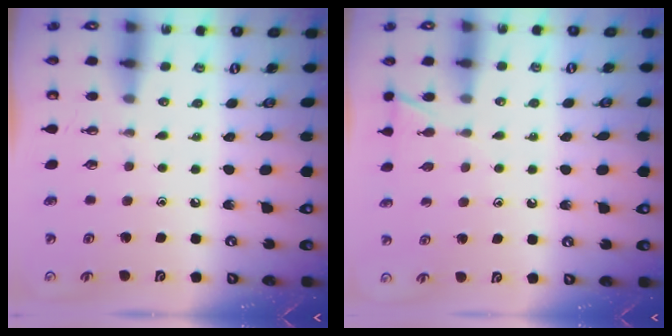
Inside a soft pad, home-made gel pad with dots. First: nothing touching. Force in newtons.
{"total": 5.7, "press": 5.7, "slide": 0.5}